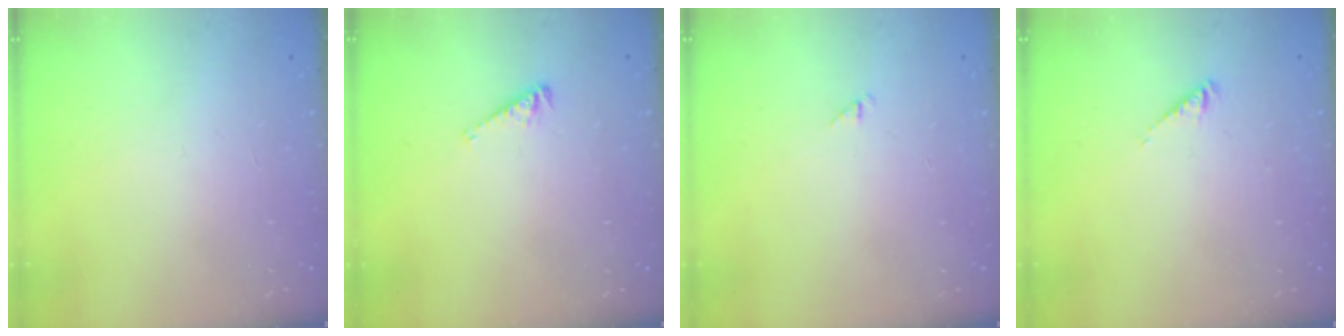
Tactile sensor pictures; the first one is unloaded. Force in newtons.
{"total": 3.8, "press": 3.8, "slide": 0.5}
{"total": 1.2, "press": 1.1, "slide": 0.3}
{"total": 1.1, "press": 1.0, "slide": 0.3}